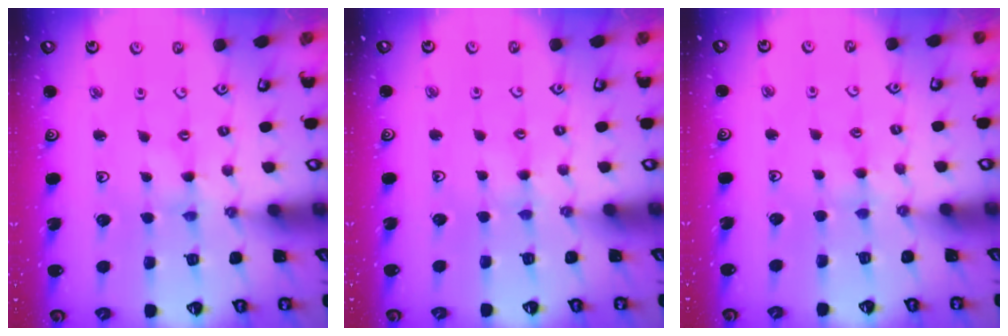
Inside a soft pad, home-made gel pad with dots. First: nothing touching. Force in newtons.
{"total": 1.9, "press": 1.9, "slide": 0.2}
{"total": 2.8, "press": 2.8, "slide": 0.4}